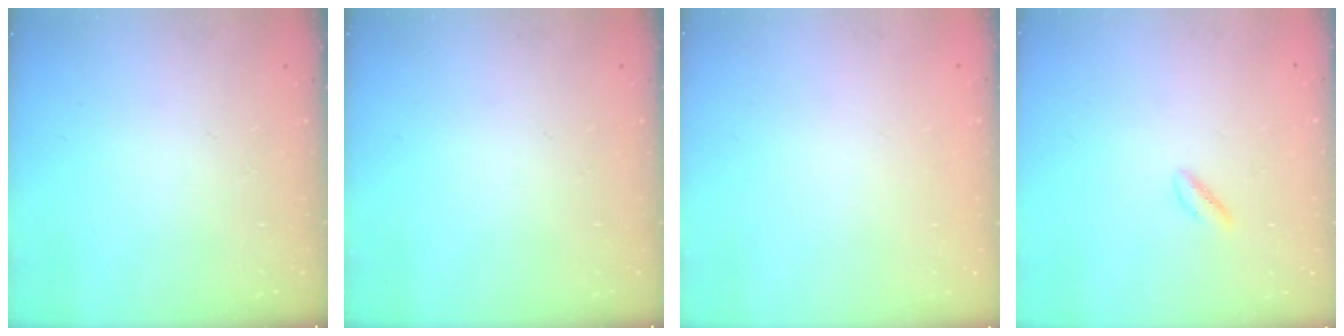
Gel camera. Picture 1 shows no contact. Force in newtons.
{"total": 0.0}
{"total": 2.1, "press": 2.1, "slide": 0.1}
{"total": 1.9, "press": 1.7, "slide": 1.0}